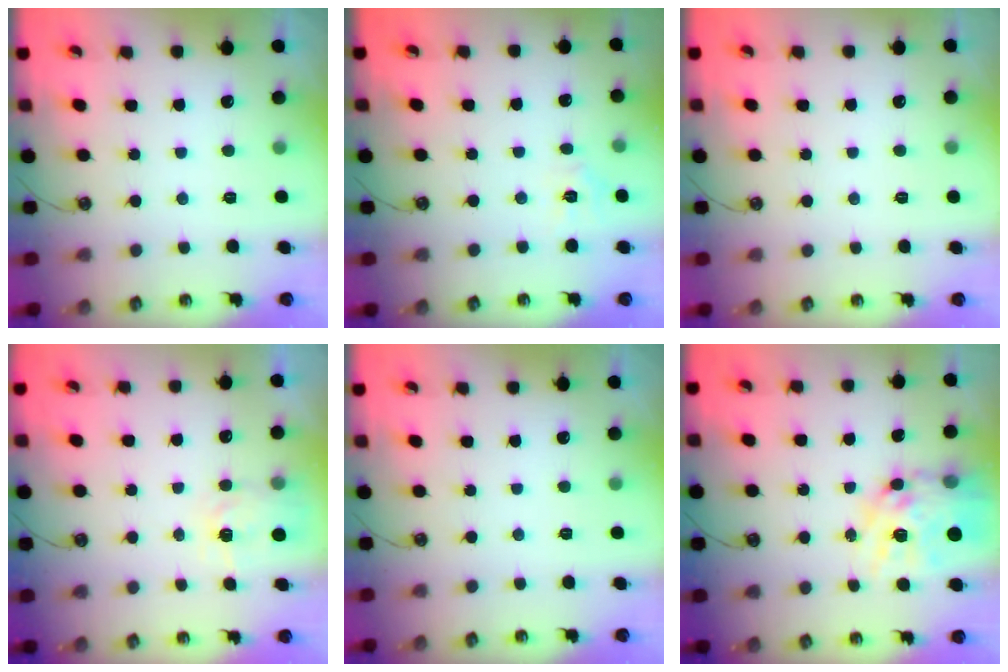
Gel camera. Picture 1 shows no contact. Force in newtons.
{"total": 4.0, "press": 4.0, "slide": 0.2}
{"total": 0.0}
{"total": 3.6, "press": 3.5, "slide": 0.6}
{"total": 0.0}
{"total": 16.9, "press": 16.9, "slide": 1.7}